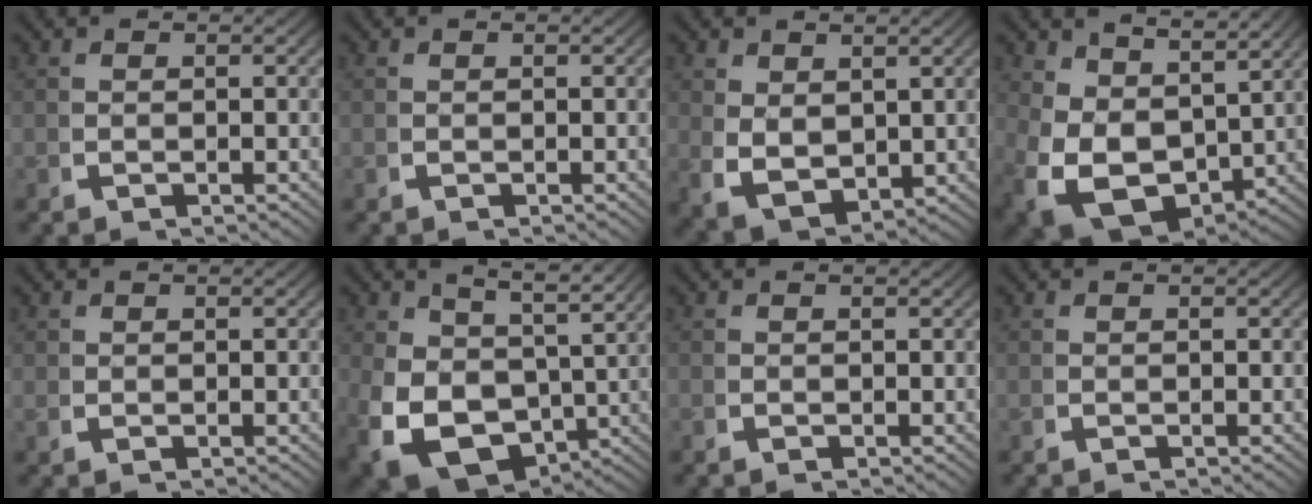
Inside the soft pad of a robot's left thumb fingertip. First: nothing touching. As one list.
[{"total": 0.0}, {"total": 5.8, "force": [-0.1, 4.4, 3.7], "torque": [-0.099, -0.035, 0.022]}, {"total": 9.3, "force": [-2.3, 6.4, 6.4], "torque": [-0.163, -0.065, -0.014]}, {"total": 0.5, "force": [0.4, 0.3, 0.2], "torque": [-0.005, -0.002, 0.011]}, {"total": 11.0, "force": [-2.2, 7.8, 7.5], "torque": [-0.171, -0.060, -0.008]}, {"total": 0.0}, {"total": 0.0}]